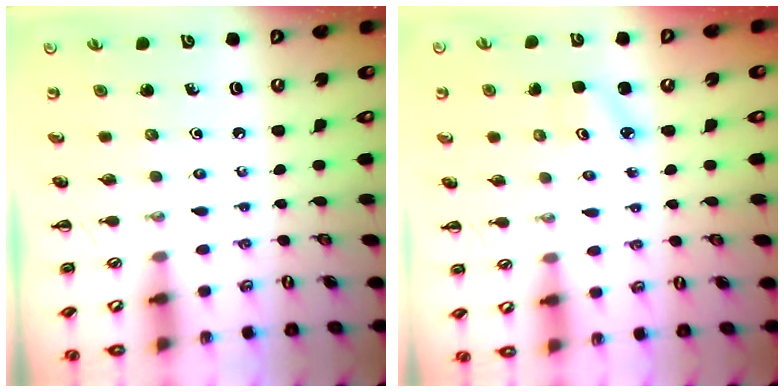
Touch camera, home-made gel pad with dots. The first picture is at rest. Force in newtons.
{"total": 2.4, "press": 2.3, "slide": 0.7}